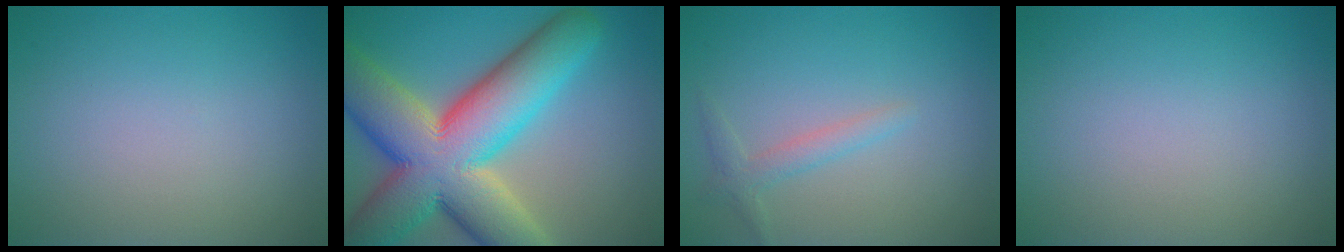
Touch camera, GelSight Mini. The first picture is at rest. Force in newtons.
{"total": 16.0, "press": 16.0, "slide": 1.2}
{"total": 1.6, "press": 1.6, "slide": 0.1}
{"total": 0.0}